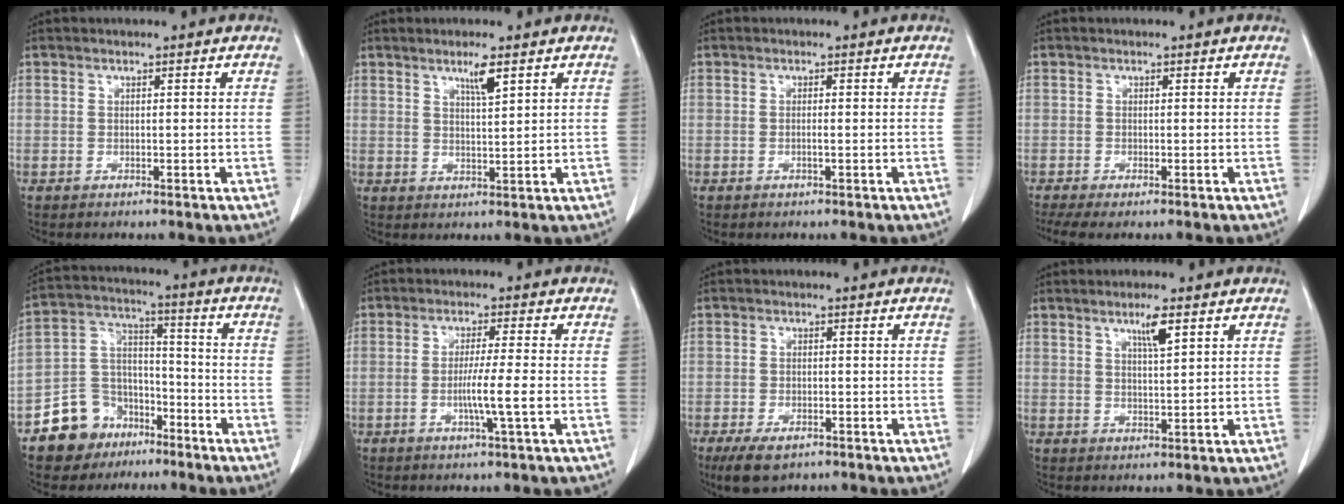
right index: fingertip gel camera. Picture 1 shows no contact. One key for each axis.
{"total": 3.4, "fx": 2.1, "fy": 0.1, "fz": 2.6, "tx": -0.048, "ty": -0.005, "tz": 0.038}
{"total": 0.9, "fx": -0.2, "fy": 0.0, "fz": 0.9, "tx": -0.019, "ty": -0.001, "tz": -0.003}
{"total": 3.8, "fx": -2.8, "fy": 0.7, "fz": 2.5, "tx": -0.048, "ty": -0.008, "tz": -0.049}
{"total": 10.6, "fx": -6.6, "fy": 7.9, "fz": 2.4, "tx": -0.047, "ty": 0.045, "tz": -0.110}
{"total": 5.5, "fx": -1.3, "fy": -0.9, "fz": 5.2, "tx": -0.093, "ty": -0.010, "tz": -0.027}
{"total": 5.3, "fx": -3.5, "fy": 2.3, "fz": 3.2, "tx": -0.056, "ty": -0.007, "tz": -0.053}
{"total": 3.6, "fx": 2.0, "fy": 0.2, "fz": 3.0, "tx": -0.053, "ty": -0.003, "tz": 0.035}